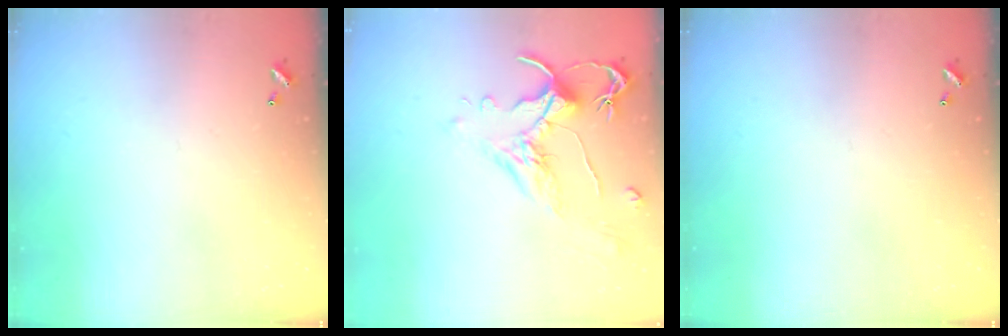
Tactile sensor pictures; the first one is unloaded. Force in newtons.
{"total": 1.8, "press": 1.2, "slide": 1.3}
{"total": 0.0}